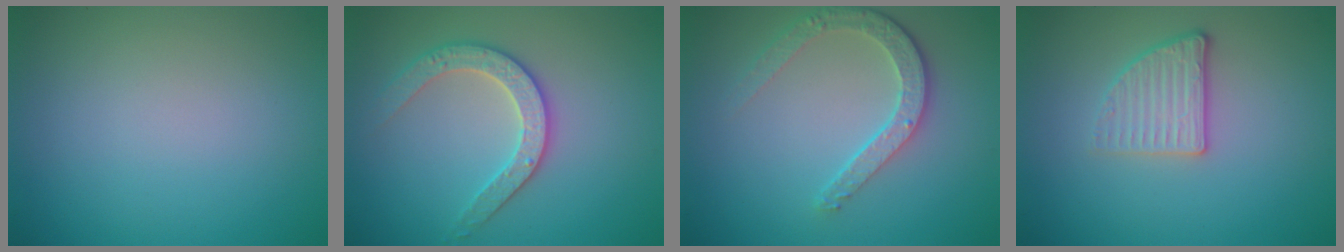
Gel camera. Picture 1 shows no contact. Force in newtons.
{"total": 3.1, "press": 3.1, "slide": 0.2}
{"total": 3.6, "press": 2.9, "slide": 2.1}
{"total": 2.6, "press": 2.3, "slide": 1.2}